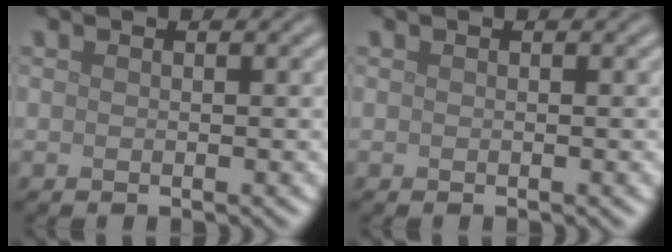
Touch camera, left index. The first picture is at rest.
{"total": 0.0}